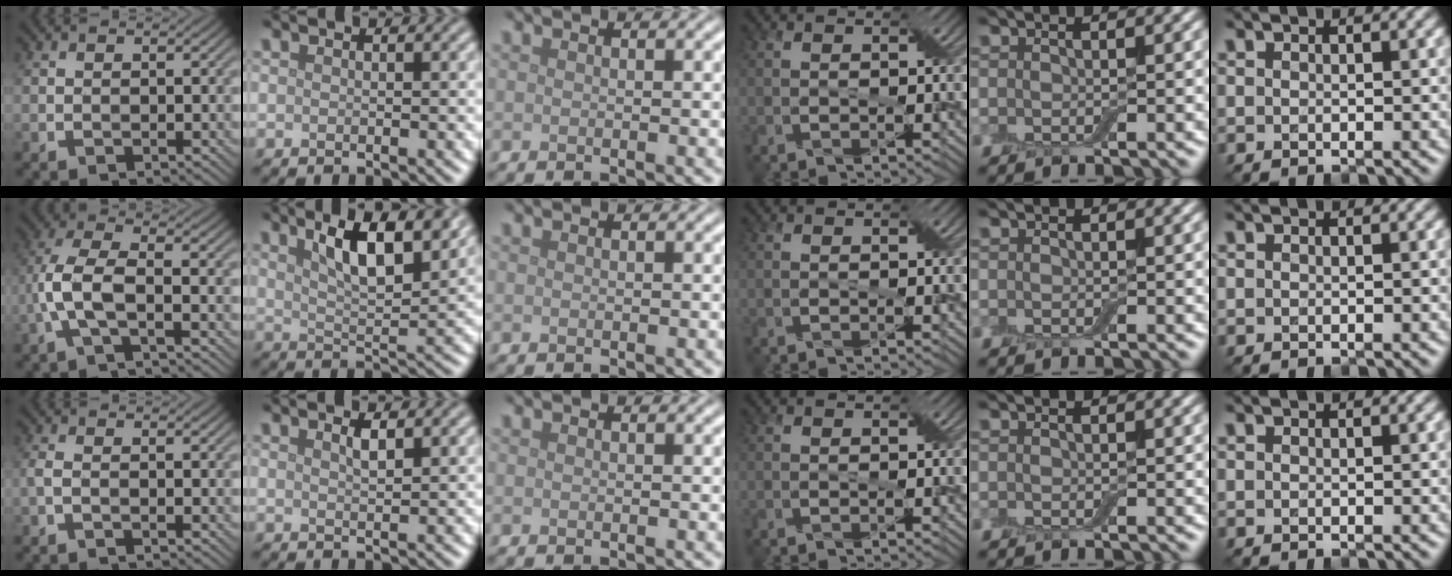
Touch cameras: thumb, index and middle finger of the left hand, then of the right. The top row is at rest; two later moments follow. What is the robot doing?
{"motion": "insert", "object": "box of matches"}